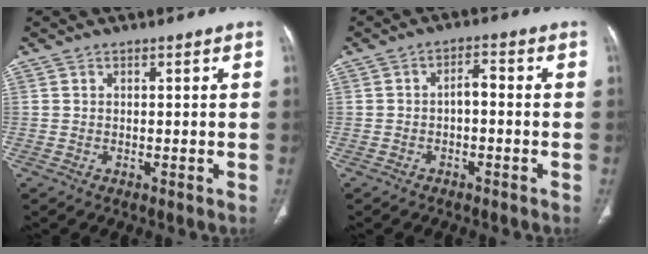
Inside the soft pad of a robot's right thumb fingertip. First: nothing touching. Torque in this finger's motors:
{"motor_torque": [0.41, 0.36, 0.37, 0.18, 0.00]}